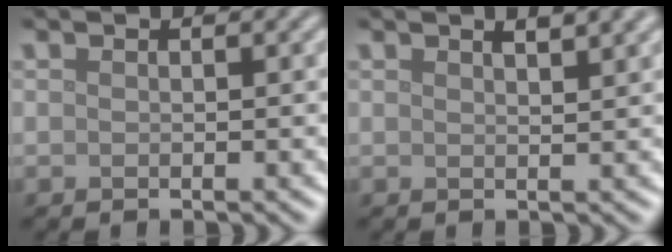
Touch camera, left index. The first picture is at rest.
{"total": 3.3, "force": [2.1, 1.1, 2.3], "torque": [-0.012, 0.016, 0.013]}